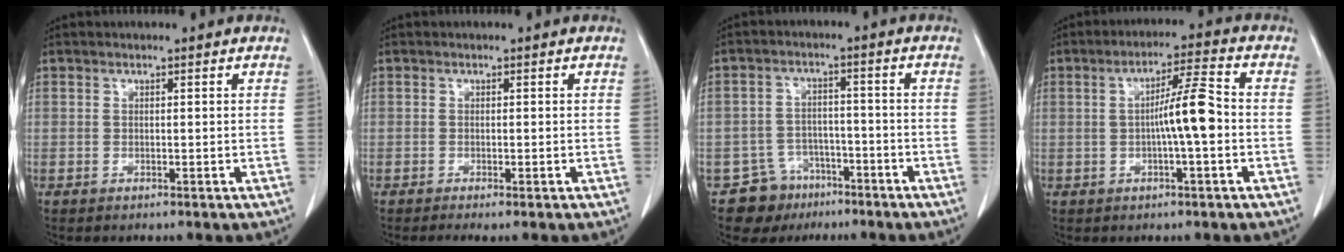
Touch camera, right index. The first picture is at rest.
{"total": 1.7, "force": [-1.1, 0.0, 1.2], "torque": [-0.016, -0.006, -0.016]}
{"total": 7.0, "force": [-4.6, 5.3, 0.0], "torque": [0.010, 0.018, -0.070]}
{"total": 6.9, "force": [-0.7, 0.2, 6.8], "torque": [-0.115, 0.012, -0.014]}